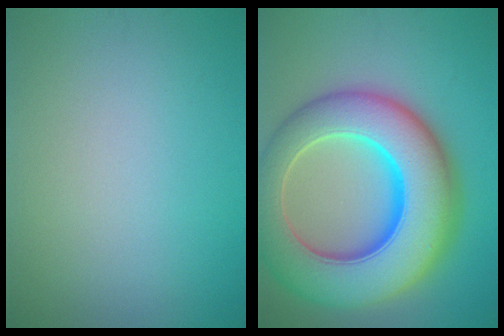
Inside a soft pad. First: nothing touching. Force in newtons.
{"total": 13.9, "press": 13.8, "slide": 0.5}